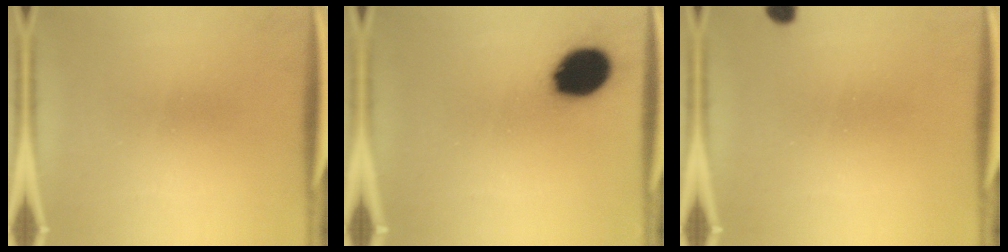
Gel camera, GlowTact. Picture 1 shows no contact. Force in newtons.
{"total": 13.7}
{"total": 1.8}